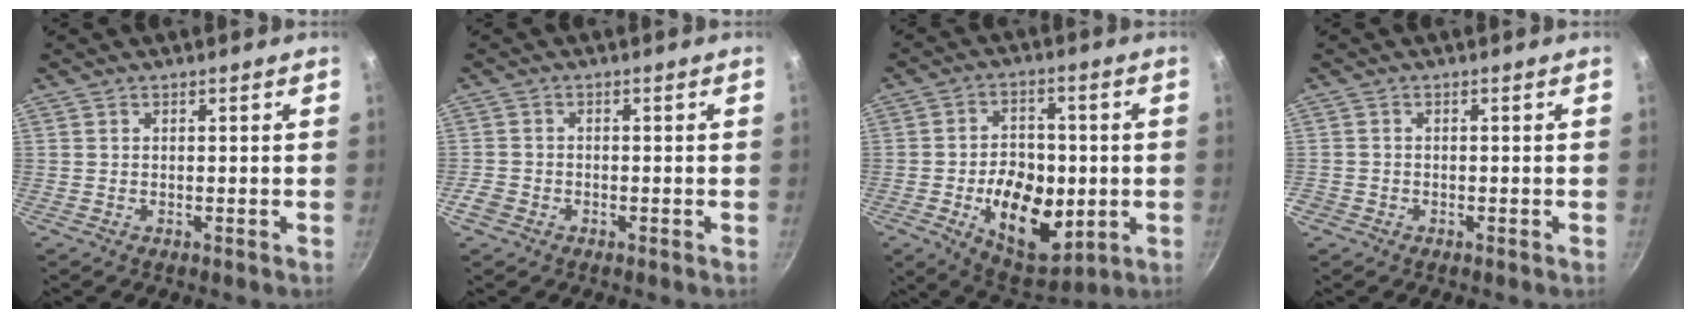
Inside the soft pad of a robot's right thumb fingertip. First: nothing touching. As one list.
[{"total": 2.9, "force": [-1.6, 2.2, 1.2], "torque": [-0.026, 0.014, -0.031]}, {"total": 16.1, "force": [-2.9, 10.3, 12.0], "torque": [-0.144, 0.001, -0.033]}, {"total": 1.3, "force": [-0.7, 1.0, 0.2], "torque": [-0.008, 0.002, -0.012]}]